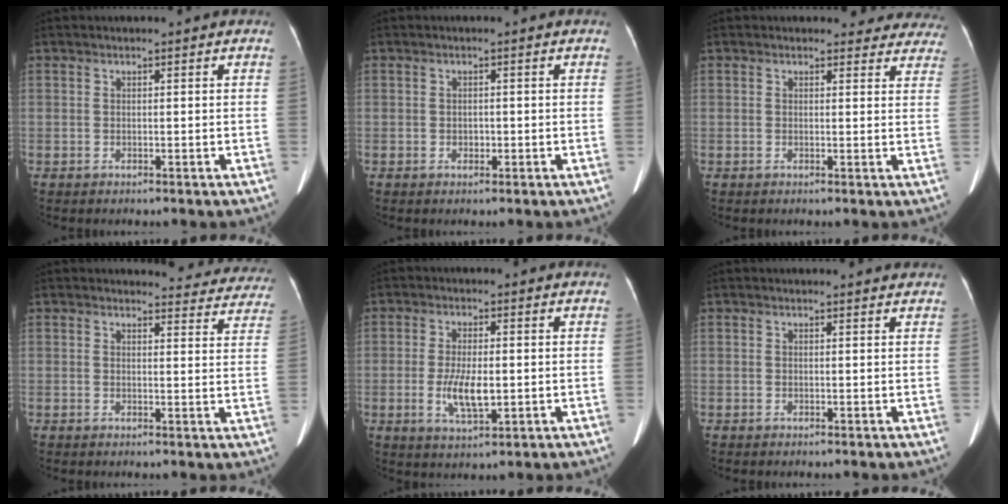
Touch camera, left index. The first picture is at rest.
{"total": 1.0, "force": [-0.3, 0.8, 0.5], "torque": [-0.011, 0.001, -0.001]}
{"total": 8.4, "force": [7.7, 3.4, 0.2], "torque": [0.043, -0.010, 0.049]}
{"total": 10.6, "force": [10.2, 2.5, 0.5], "torque": [0.032, -0.037, 0.083]}
{"total": 5.9, "force": [-0.9, 1.9, 5.5], "torque": [-0.113, -0.009, -0.010]}
{"total": 1.5, "force": [1.5, 0.1, 0.1], "torque": [-0.011, 0.001, 0.013]}